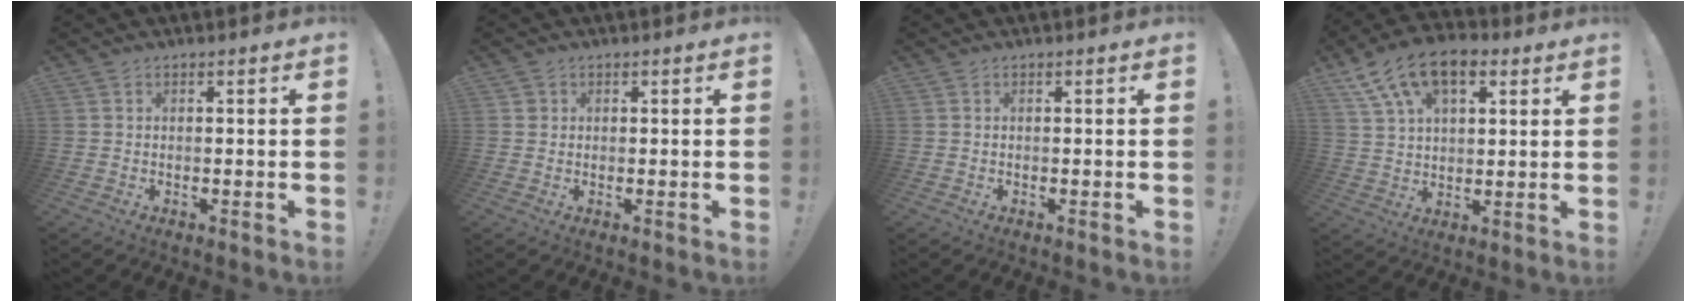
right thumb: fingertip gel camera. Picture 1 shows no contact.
{"total": 1.0, "force": [0.5, 0.9, 0.1], "torque": [0.002, 0.000, 0.009]}
{"total": 0.0}
{"total": 15.2, "force": [7.7, 8.6, 9.9], "torque": [-0.182, -0.029, 0.143]}